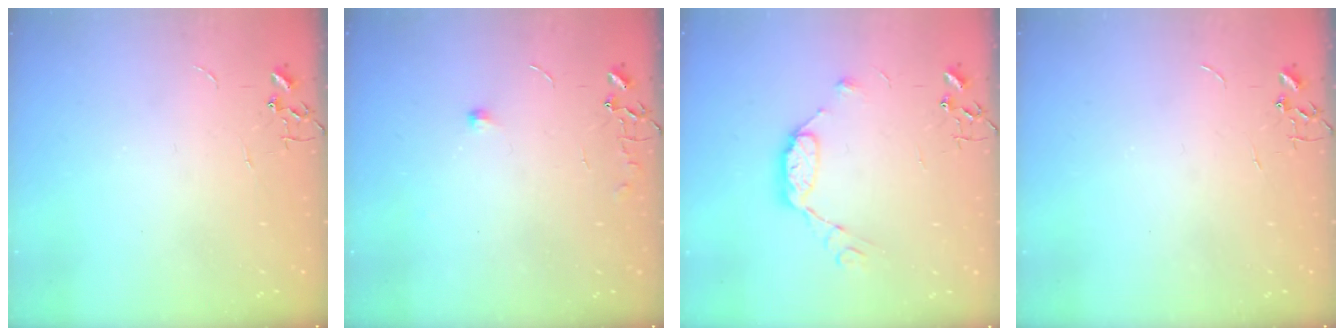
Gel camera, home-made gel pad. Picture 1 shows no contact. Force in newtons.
{"total": 6.1, "press": 6.1, "slide": 0.9}
{"total": 10.1, "press": 10.0, "slide": 0.6}
{"total": 0.0}